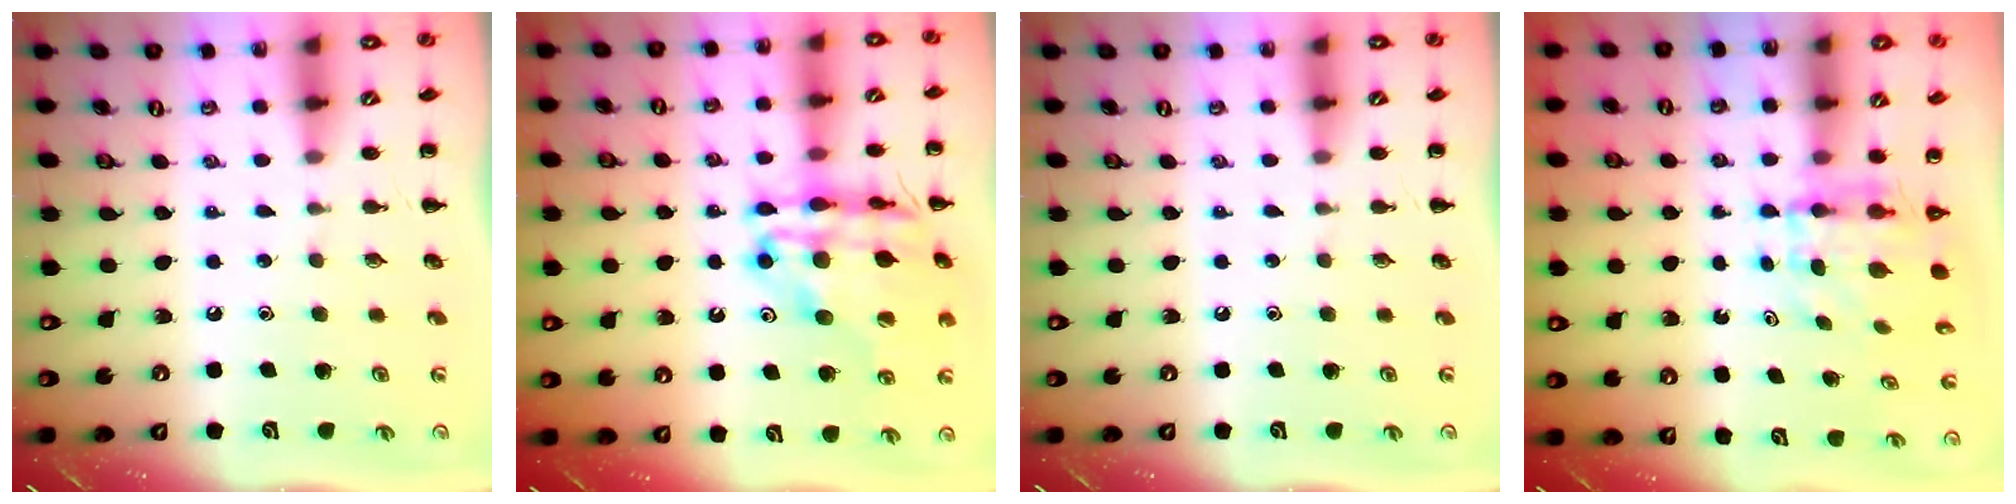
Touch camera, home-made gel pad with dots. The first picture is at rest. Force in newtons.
{"total": 21.4, "press": 21.1, "slide": 3.5}
{"total": 0.0}
{"total": 4.6, "press": 4.5, "slide": 0.5}